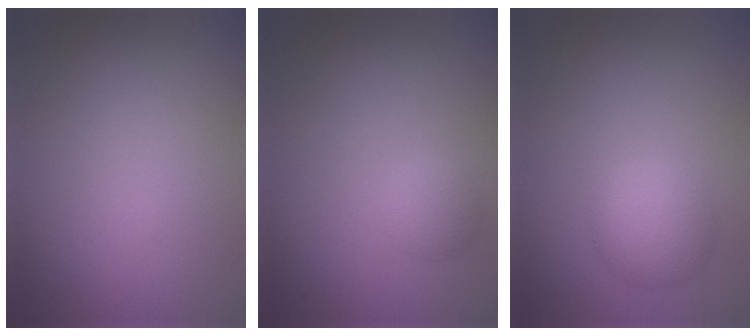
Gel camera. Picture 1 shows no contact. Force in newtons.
{"total": 1.6, "press": 1.6, "slide": 0.0}
{"total": 3.3, "press": 3.3, "slide": 0.0}